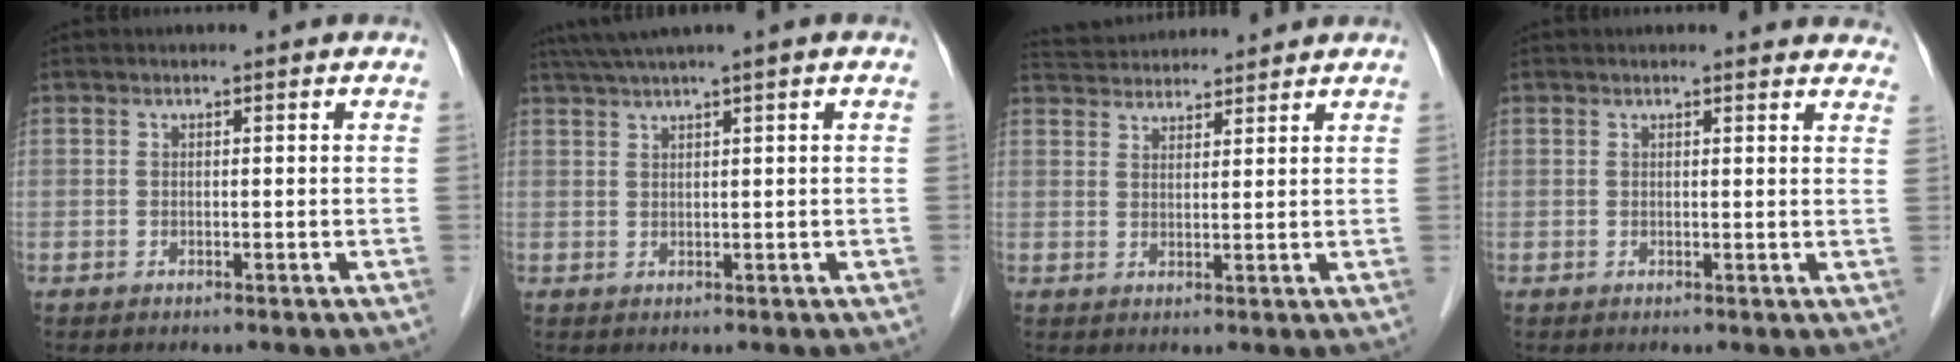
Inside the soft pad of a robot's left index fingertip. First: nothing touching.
{"total": 4.4, "force": [3.1, -1.1, 2.9], "torque": [-0.060, 0.023, 0.062]}
{"total": 8.0, "force": [7.7, 1.1, 1.6], "torque": [-0.035, 0.036, 0.125]}
{"total": 7.6, "force": [7.3, 1.4, 1.8], "torque": [0.000, -0.004, 0.053]}